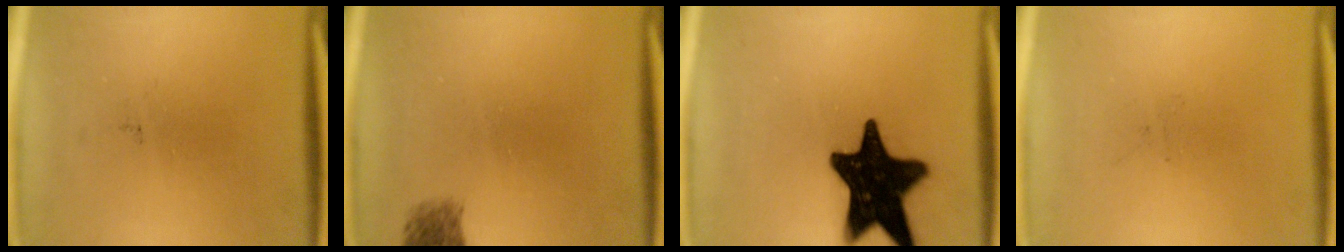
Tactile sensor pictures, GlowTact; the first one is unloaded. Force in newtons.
{"total": 1.9}
{"total": 19.8}
{"total": 0.0}